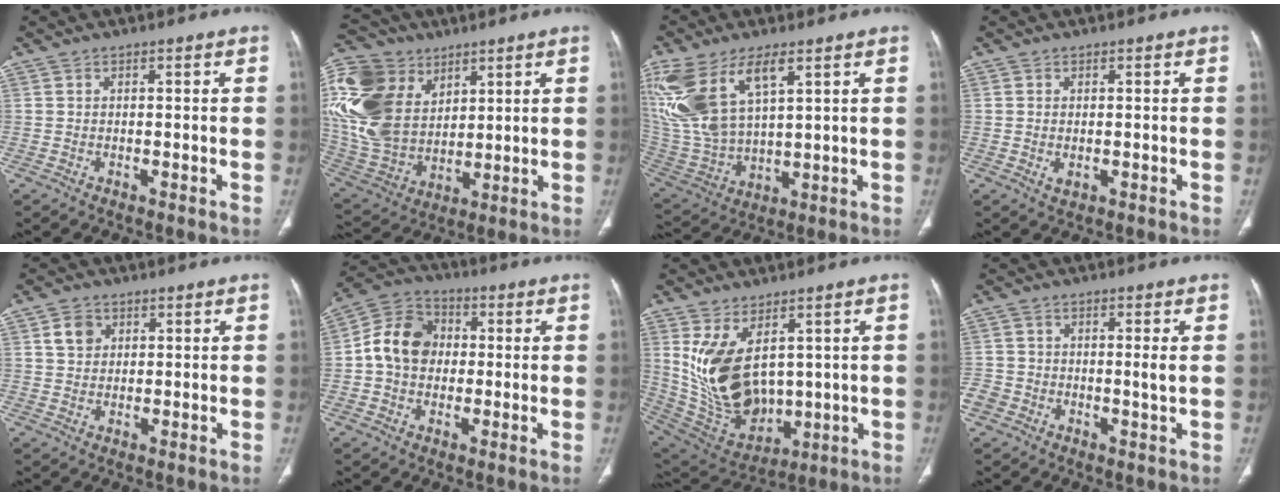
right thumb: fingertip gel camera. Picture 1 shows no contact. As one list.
[{"total": 25.1, "force": [9.1, 17.8, 15.1], "torque": [-0.345, 0.005, 0.190]}, {"total": 18.6, "force": [8.6, 8.5, 14.1], "torque": [-0.307, -0.026, 0.183]}, {"total": 1.5, "force": [-0.2, 0.9, 1.2], "torque": [-0.023, -0.005, -0.001]}, {"total": 3.9, "force": [1.5, 3.1, 1.7], "torque": [-0.015, -0.003, 0.028]}, {"total": 11.3, "force": [0.3, 9.2, 6.5], "torque": [-0.097, 0.030, -0.005]}, {"total": 16.6, "force": [3.6, 10.1, 12.7], "torque": [-0.219, -0.023, 0.104]}, {"total": 4.8, "force": [-1.0, 2.8, 3.7], "torque": [-0.063, 0.012, -0.025]}]